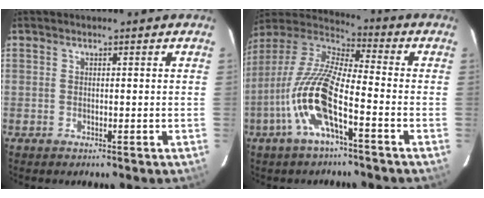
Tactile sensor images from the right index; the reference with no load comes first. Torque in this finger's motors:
{"motor_torque": [1.89, -0.25, 1.05, 0.14]}